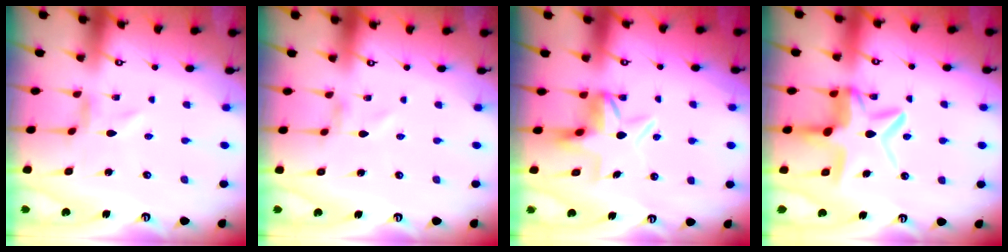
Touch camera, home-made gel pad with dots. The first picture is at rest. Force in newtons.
{"total": 0.0}
{"total": 6.7, "press": 6.7, "slide": 0.6}
{"total": 13.0, "press": 13.0, "slide": 1.1}